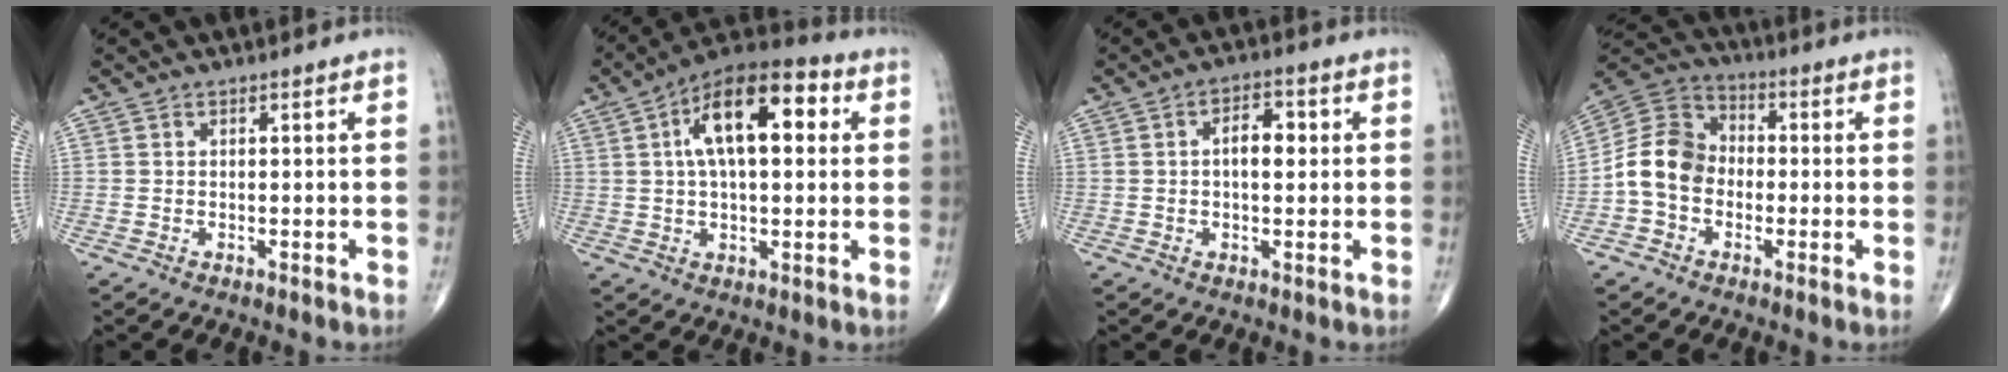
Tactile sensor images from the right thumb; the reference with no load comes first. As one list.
[{"total": 15.9, "force": [3.8, 7.5, 13.5], "torque": [-0.204, 0.026, 0.053]}, {"total": 5.2, "force": [0.5, 2.7, 4.3], "torque": [-0.062, 0.009, 0.003]}, {"total": 10.3, "force": [-1.9, 8.1, 6.0], "torque": [-0.102, 0.037, -0.051]}]